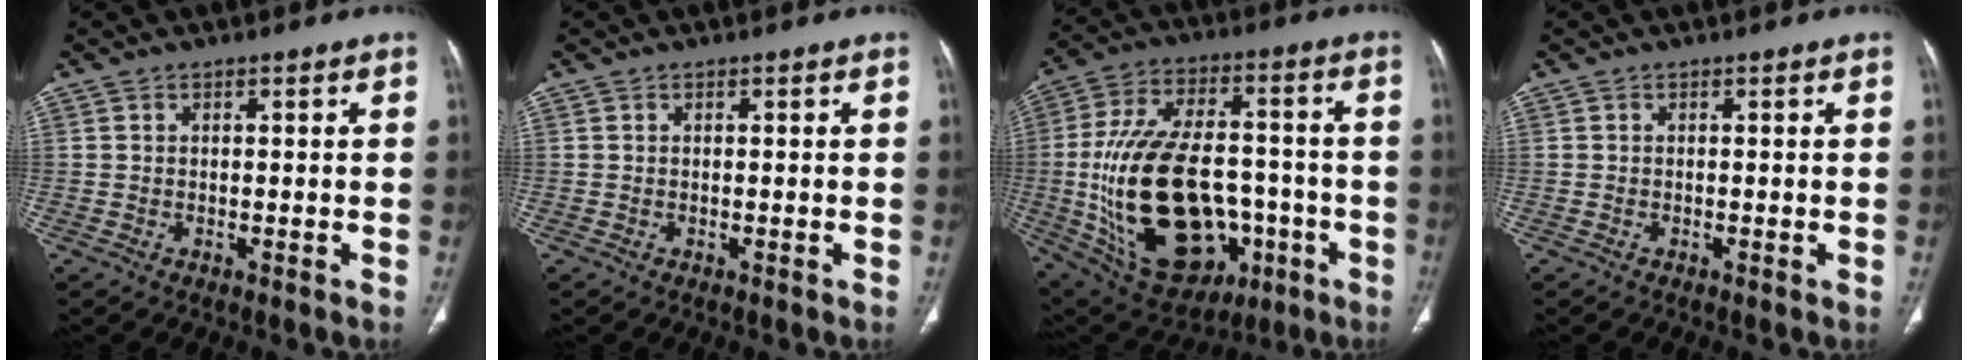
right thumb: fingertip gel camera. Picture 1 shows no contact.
{"total": 0.0}
{"total": 28.2, "force": [-4.3, 16.6, 22.4], "torque": [-0.440, 0.005, -0.034]}
{"total": 0.0}